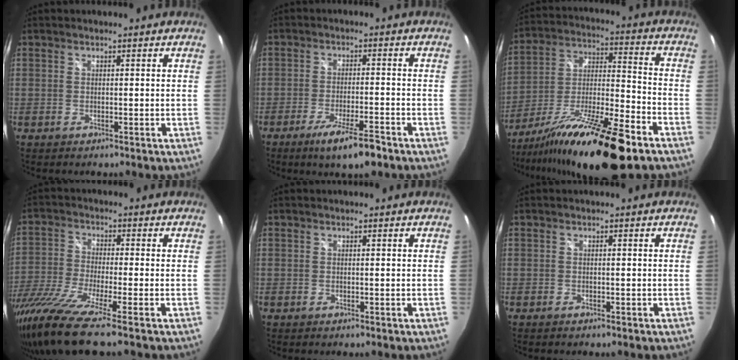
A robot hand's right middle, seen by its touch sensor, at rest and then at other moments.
{"total": 8.0, "force": [-5.5, 1.2, 5.8], "torque": [-0.119, -0.019, -0.093]}
{"total": 22.1, "force": [-15.0, 2.4, 16.1], "torque": [-0.282, -0.034, -0.258]}
{"total": 14.5, "force": [-11.1, -0.2, 9.3], "torque": [-0.203, -0.053, -0.210]}
{"total": 0.0}
{"total": 0.5, "force": [-0.4, 0.2, 0.2], "torque": [-0.005, -0.003, -0.009]}